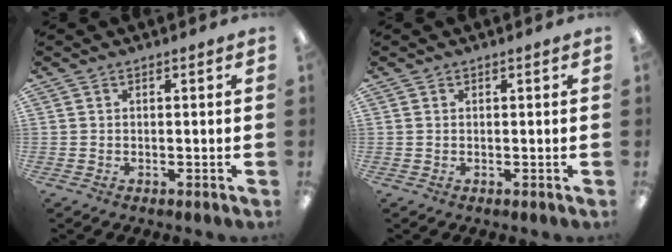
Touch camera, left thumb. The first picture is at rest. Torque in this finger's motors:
{"motor_torque": [-0.04, 0.10, 0.24, 0.04, 0.00]}